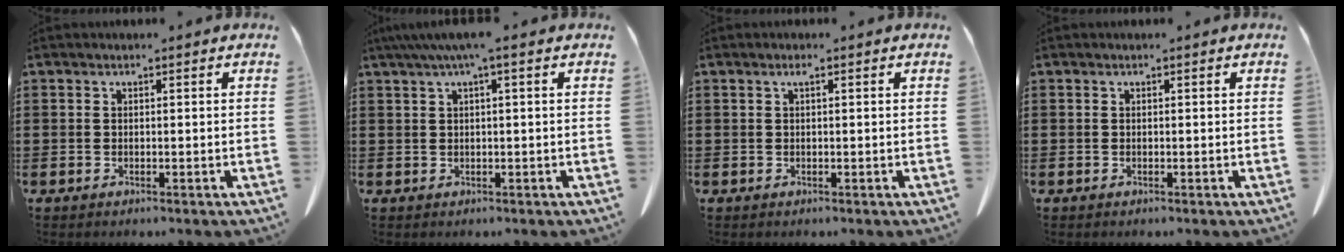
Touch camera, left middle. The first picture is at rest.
{"total": 2.7, "force": [0.7, 0.1, 2.6], "torque": [-0.049, -0.002, 0.014]}
{"total": 0.9, "force": [0.3, 0.1, 0.8], "torque": [-0.016, 0.001, 0.005]}
{"total": 0.0}